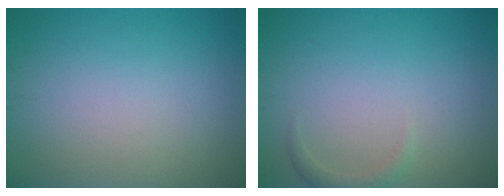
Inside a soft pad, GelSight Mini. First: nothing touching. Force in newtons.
{"total": 1.2, "press": 1.2, "slide": 0.2}